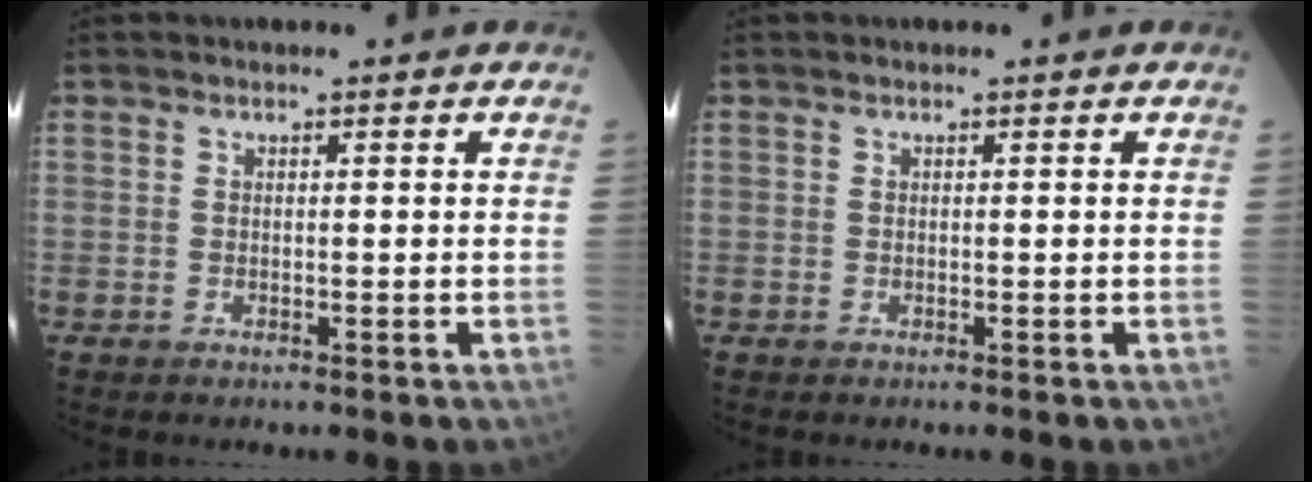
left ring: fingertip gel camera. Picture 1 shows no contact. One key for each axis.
{"total": 0.0}